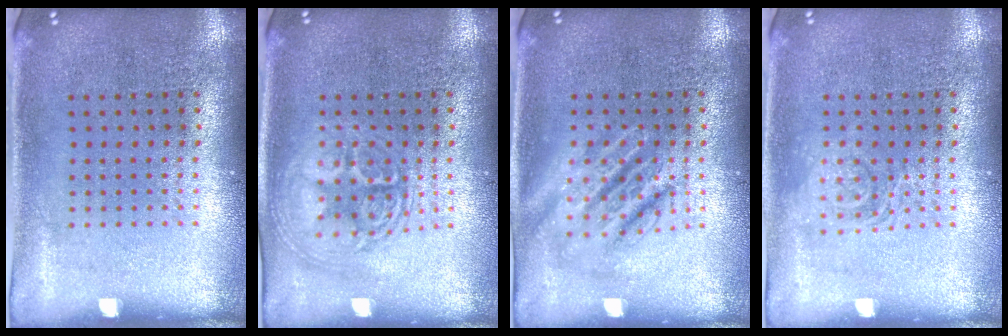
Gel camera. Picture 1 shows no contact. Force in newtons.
{"total": 2.8, "press": 2.7, "slide": 0.3}
{"total": 2.2, "press": 2.2, "slide": 0.3}
{"total": 1.8, "press": 1.8, "slide": 0.3}